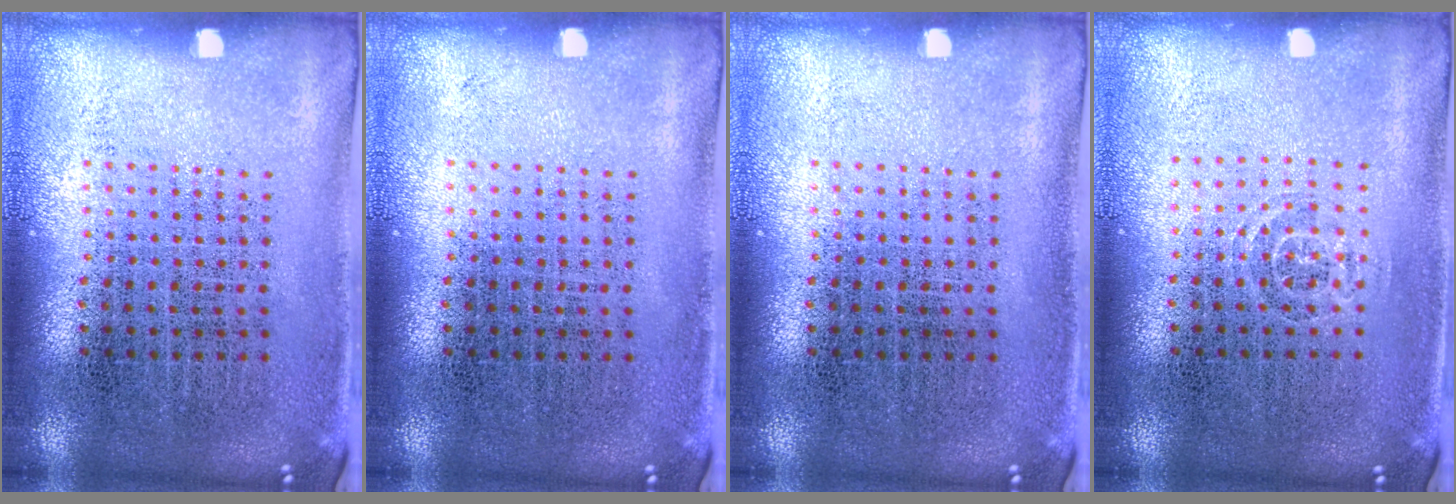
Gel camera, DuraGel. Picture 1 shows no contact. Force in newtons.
{"total": 0.0}
{"total": 0.0}
{"total": 0.8, "press": 0.6, "slide": 0.6}